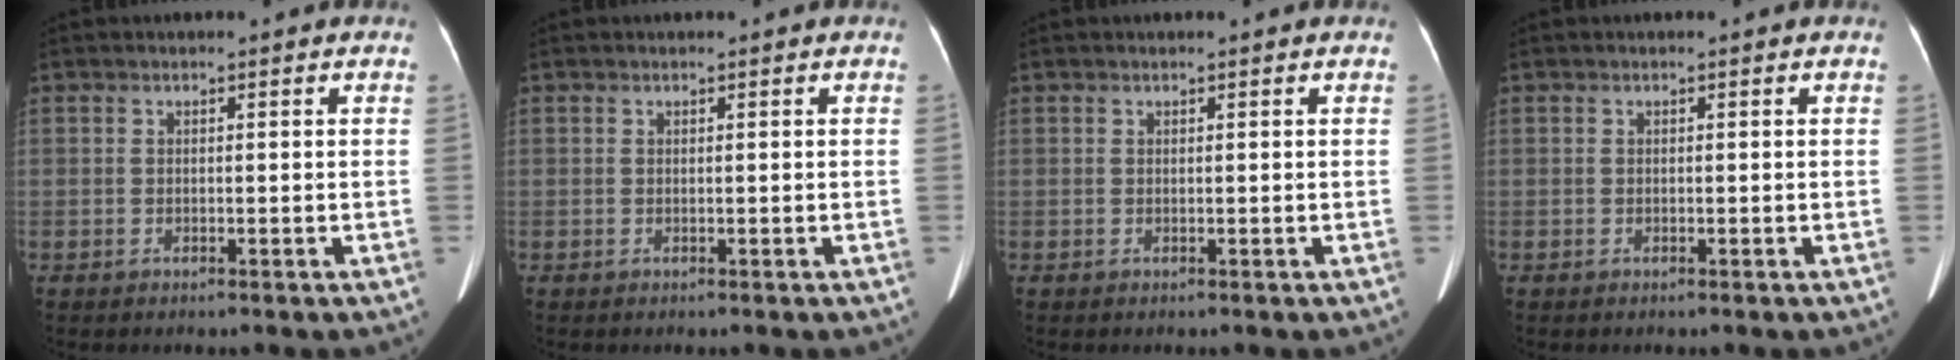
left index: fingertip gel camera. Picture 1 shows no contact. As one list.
[{"total": 0.0}, {"total": 0.0}, {"total": 0.0}]